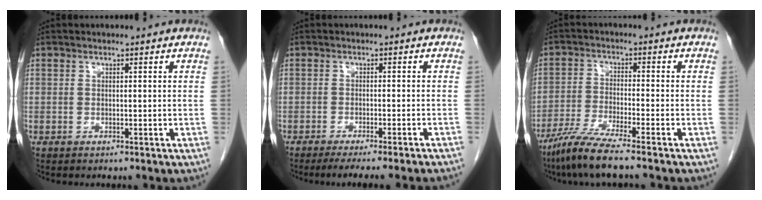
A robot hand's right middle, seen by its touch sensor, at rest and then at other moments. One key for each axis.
{"total": 9.1, "fx": -7.8, "fy": -1.0, "fz": 4.5, "tx": -0.032, "ty": -0.021, "tz": -0.107}
{"total": 7.2, "fx": -5.7, "fy": -0.6, "fz": 4.4, "tx": -0.086, "ty": -0.028, "tz": -0.111}